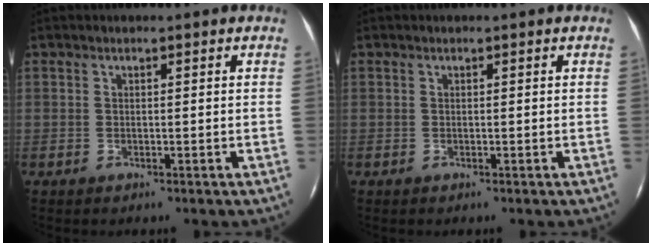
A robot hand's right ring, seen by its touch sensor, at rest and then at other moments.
{"total": 0.0}